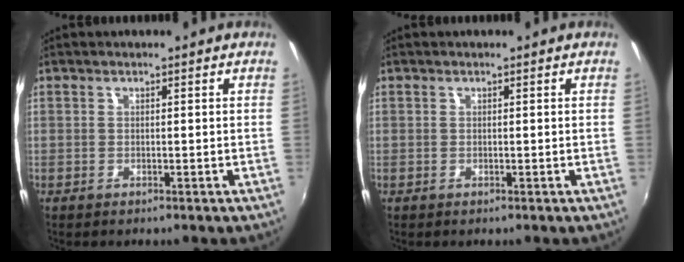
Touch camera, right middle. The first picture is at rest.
{"total": 0.0}